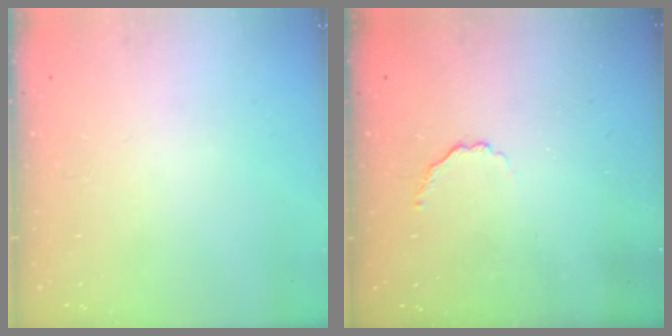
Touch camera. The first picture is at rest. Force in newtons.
{"total": 4.0, "press": 3.8, "slide": 1.2}